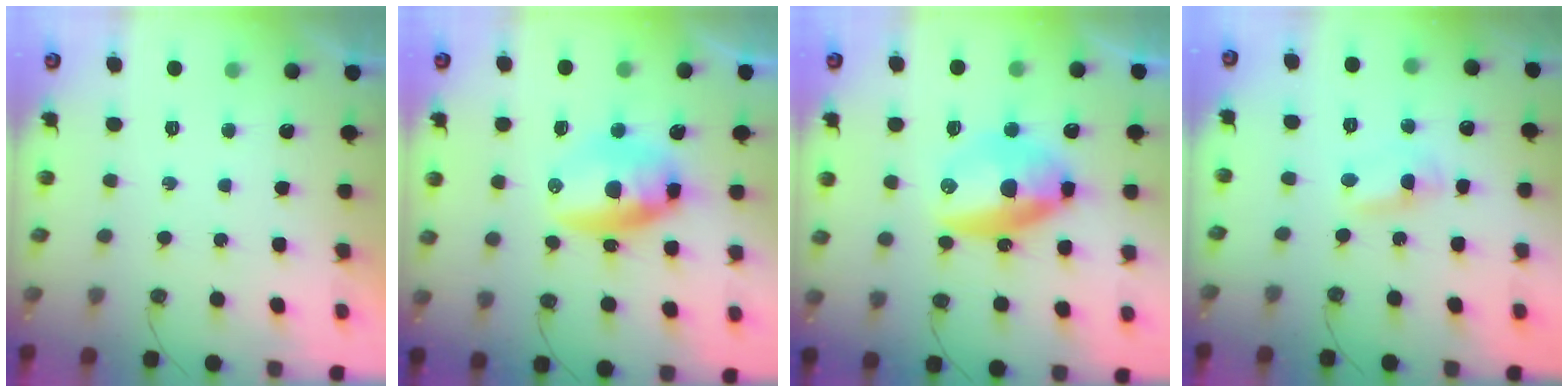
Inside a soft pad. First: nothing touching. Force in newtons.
{"total": 10.7, "press": 10.7, "slide": 0.8}
{"total": 11.9, "press": 11.9, "slide": 0.6}
{"total": 2.7, "press": 2.7, "slide": 0.3}